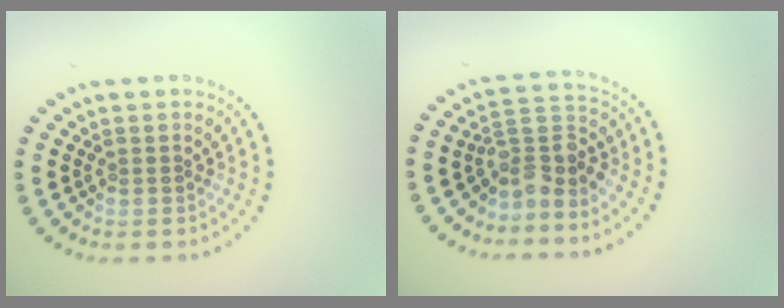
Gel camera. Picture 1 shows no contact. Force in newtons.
{"total": 3.3, "press": 2.6, "slide": 2.0}